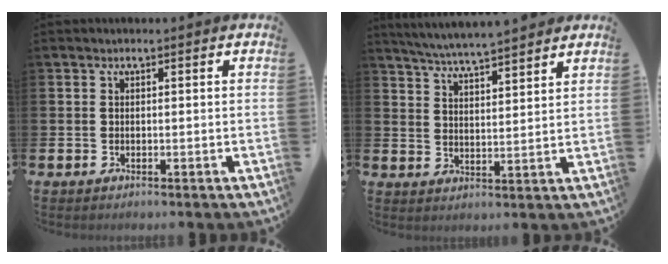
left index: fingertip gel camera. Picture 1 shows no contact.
{"total": 5.5, "force": [5.4, -0.2, 1.0], "torque": [-0.043, -0.033, 0.096]}